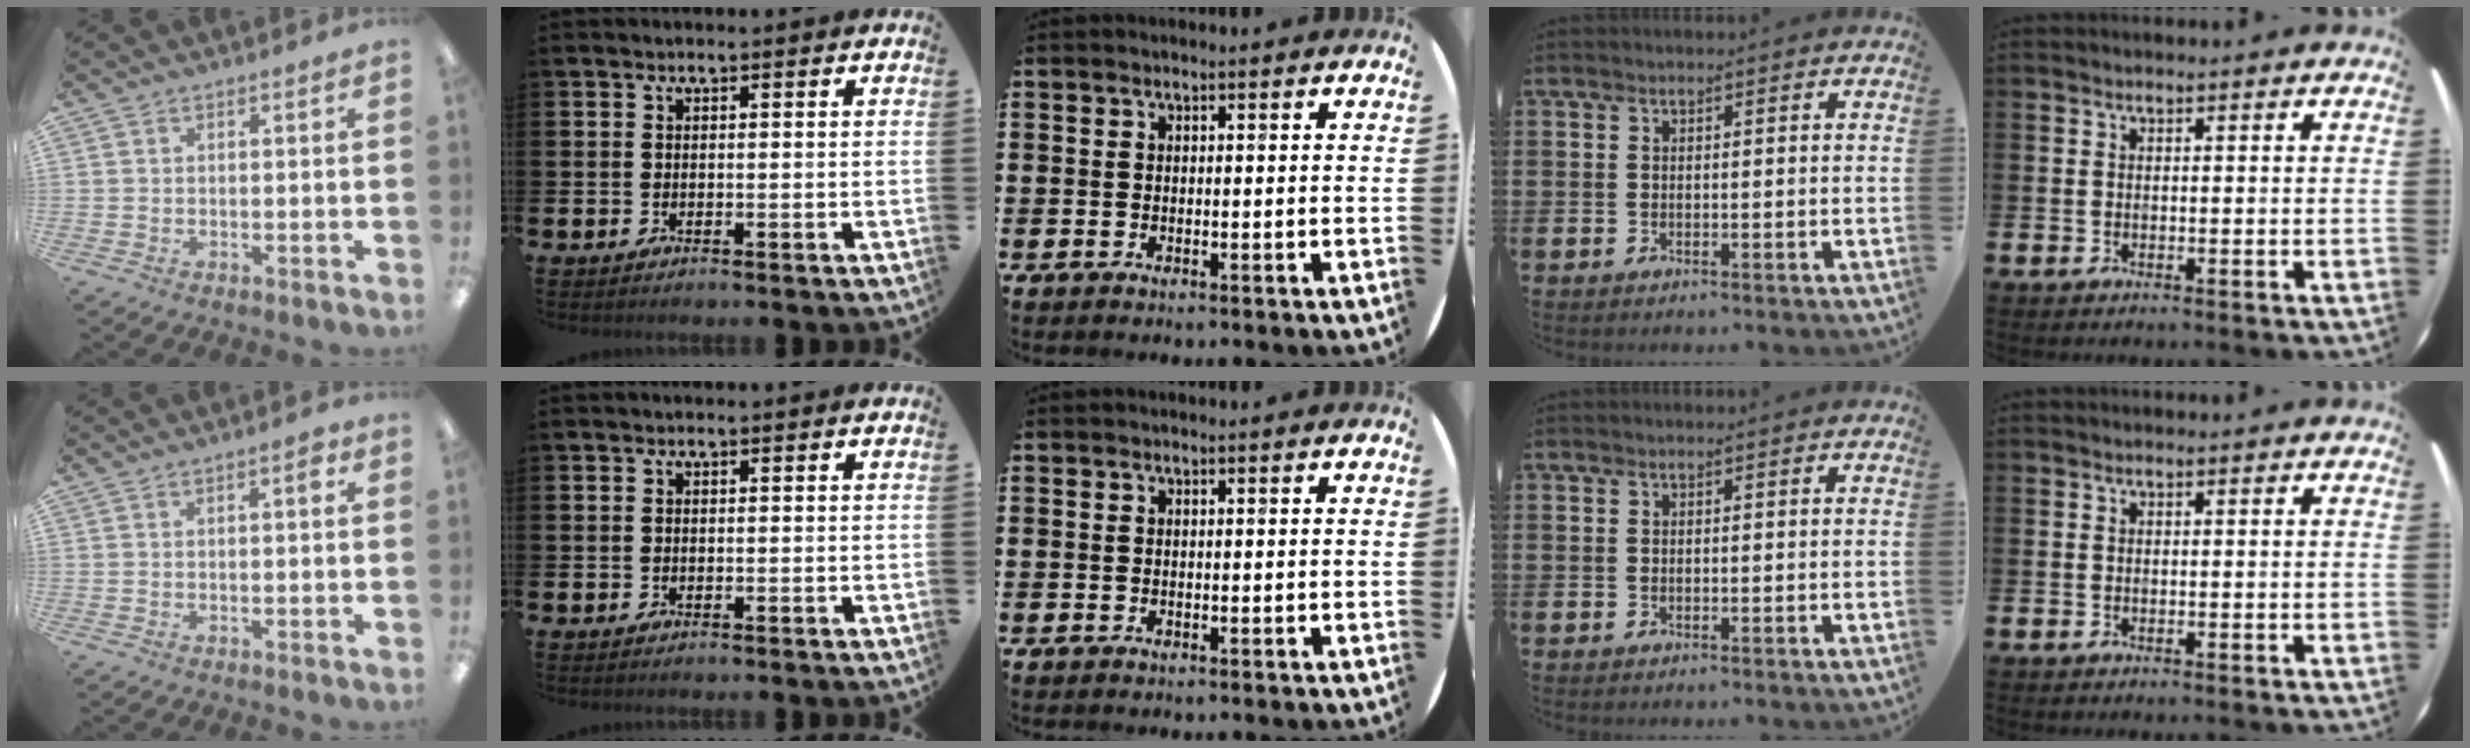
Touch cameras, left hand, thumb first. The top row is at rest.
{"thumb": {"total": 1.9, "force": [0.7, 0.4, 1.7], "torque": [-0.026, 0.002, 0.008]}}